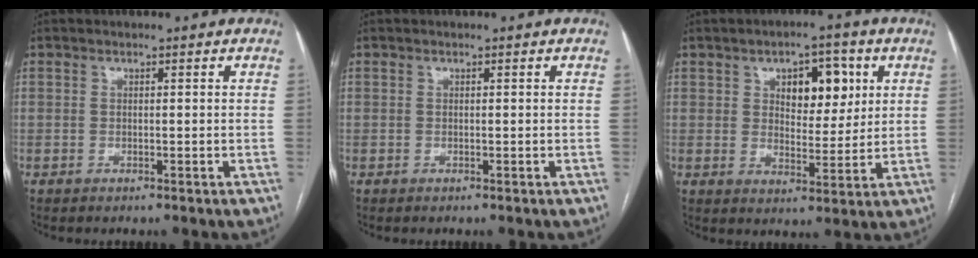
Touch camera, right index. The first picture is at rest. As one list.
[{"total": 0.0}, {"total": 8.3, "force": [3.1, 4.2, 6.4], "torque": [-0.086, 0.011, 0.051]}]